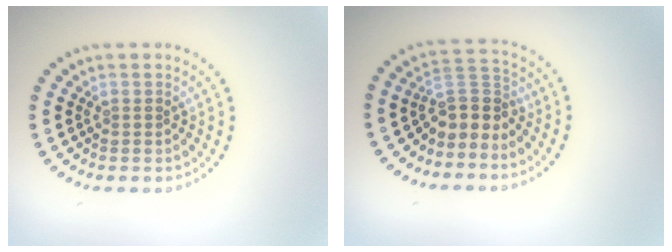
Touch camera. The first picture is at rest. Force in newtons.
{"total": 3.2, "press": 2.4, "slide": 2.2}